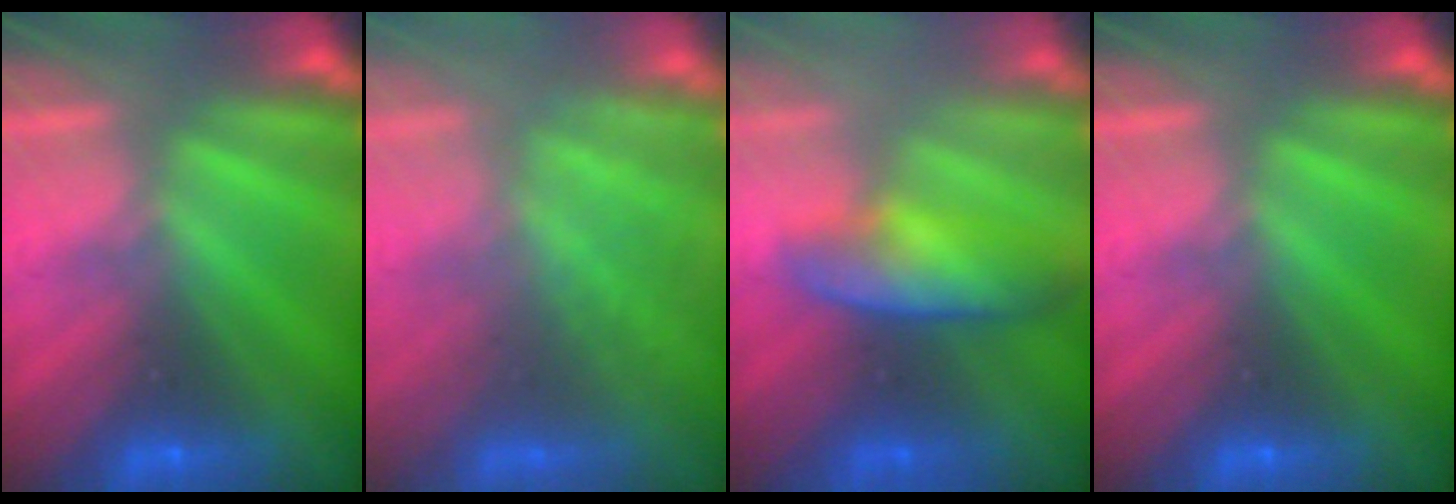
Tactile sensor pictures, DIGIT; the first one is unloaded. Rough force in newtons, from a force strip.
{"total": 2.8}
{"total": 3.4}
{"total": 0.0}